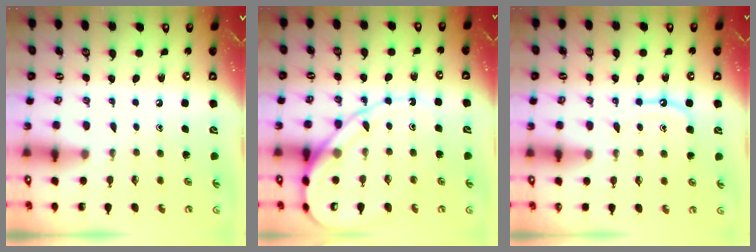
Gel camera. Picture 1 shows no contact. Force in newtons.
{"total": 11.9, "press": 11.9, "slide": 1.1}
{"total": 9.8, "press": 9.7, "slide": 1.0}